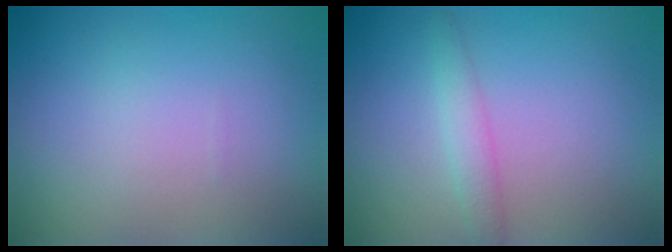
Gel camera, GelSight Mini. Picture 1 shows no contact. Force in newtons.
{"total": 1.7, "press": 1.7, "slide": 0.1}